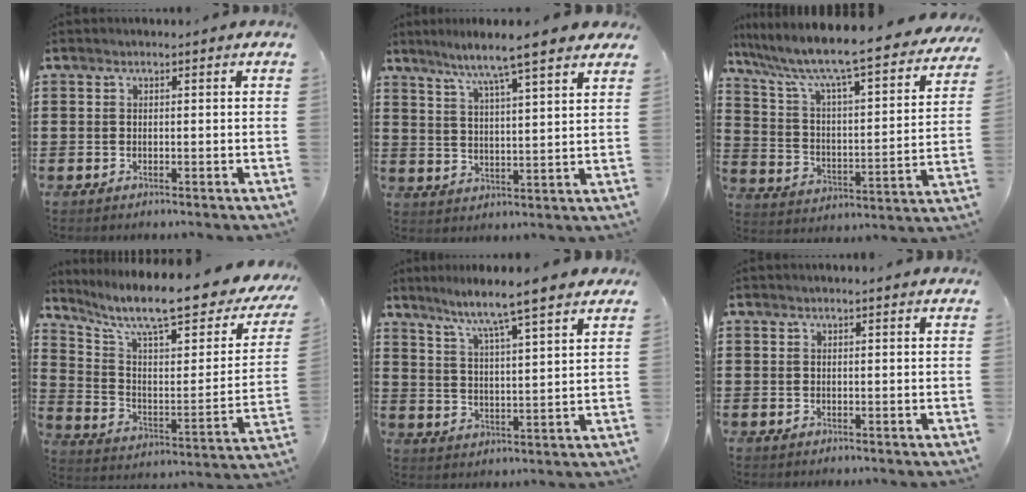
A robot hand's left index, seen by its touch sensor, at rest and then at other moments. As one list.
[{"total": 6.6, "force": [5.7, -0.4, 3.3], "torque": [-0.087, -0.029, 0.093]}, {"total": 7.8, "force": [6.5, 0.1, 4.3], "torque": [-0.114, -0.060, 0.099]}, {"total": 11.4, "force": [9.0, 1.4, 6.9], "torque": [-0.146, -0.069, 0.143]}, {"total": 6.0, "force": [5.2, -0.8, 2.8], "torque": [-0.078, -0.041, 0.081]}, {"total": 0.8, "force": [0.7, 0.0, 0.5], "torque": [-0.010, -0.001, 0.013]}]